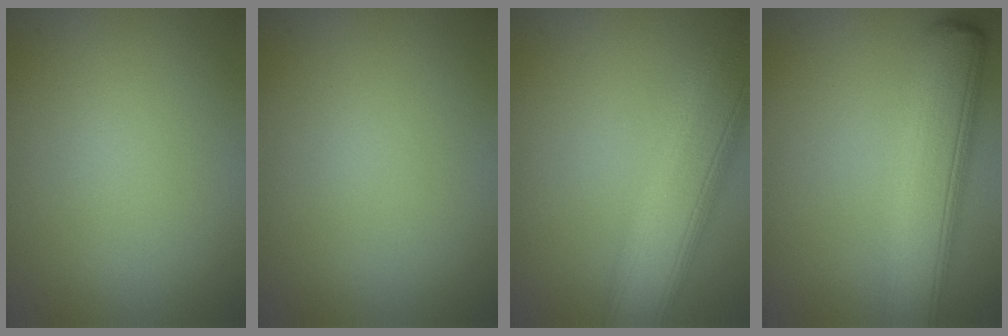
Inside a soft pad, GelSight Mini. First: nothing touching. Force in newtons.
{"total": 0.0}
{"total": 10.8, "press": 10.7, "slide": 0.6}
{"total": 8.2, "press": 8.1, "slide": 0.5}